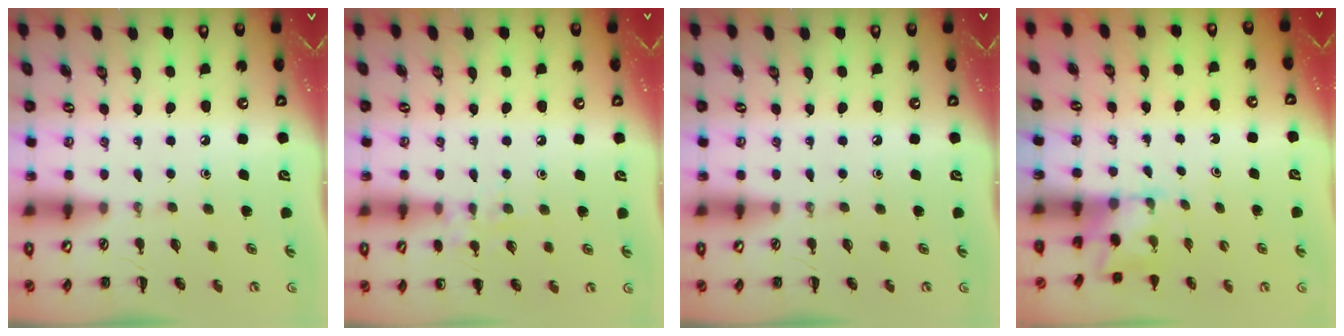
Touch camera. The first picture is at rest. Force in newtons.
{"total": 7.7, "press": 7.5, "slide": 1.6}
{"total": 0.0}
{"total": 1.7, "press": 1.6, "slide": 0.6}